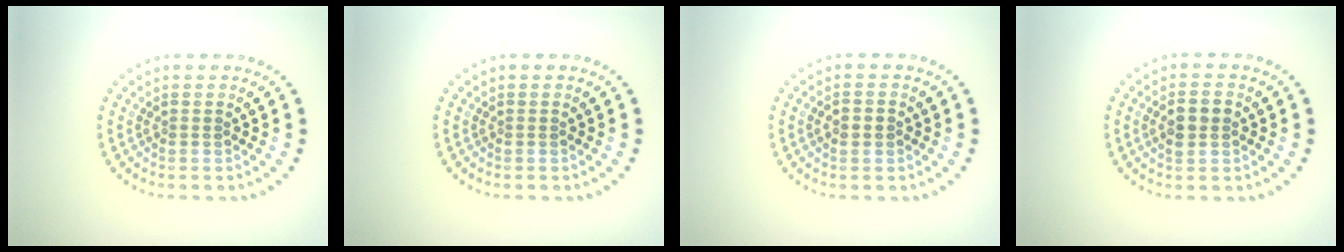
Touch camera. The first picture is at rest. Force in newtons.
{"total": 0.0}
{"total": 1.7, "press": 1.7, "slide": 0.0}
{"total": 2.3, "press": 2.3, "slide": 0.3}